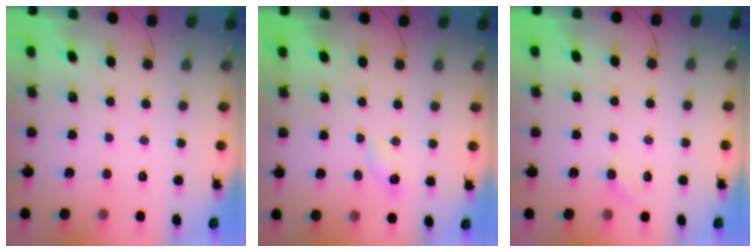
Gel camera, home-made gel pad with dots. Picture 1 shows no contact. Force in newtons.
{"total": 4.2, "press": 4.0, "slide": 1.1}
{"total": 2.6, "press": 2.5, "slide": 0.8}